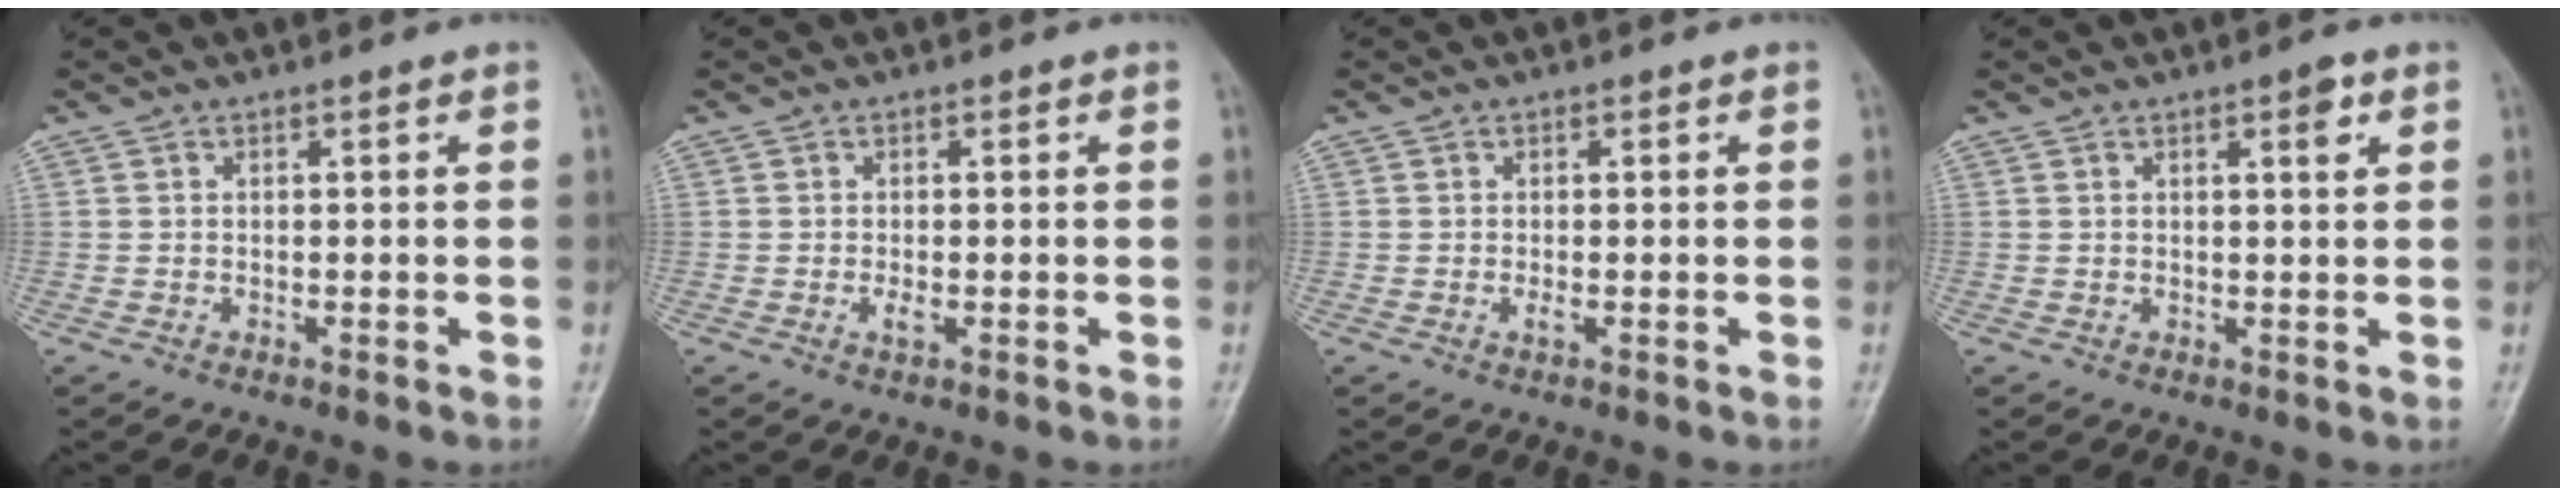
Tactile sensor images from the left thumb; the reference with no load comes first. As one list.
[{"total": 1.6, "force": [-0.3, 0.8, 1.4], "torque": [-0.026, -0.003, -0.008]}, {"total": 1.1, "force": [-0.2, 0.4, 1.0], "torque": [-0.018, -0.002, -0.005]}, {"total": 2.8, "force": [1.4, 0.8, 2.3], "torque": [-0.030, -0.005, 0.019]}]